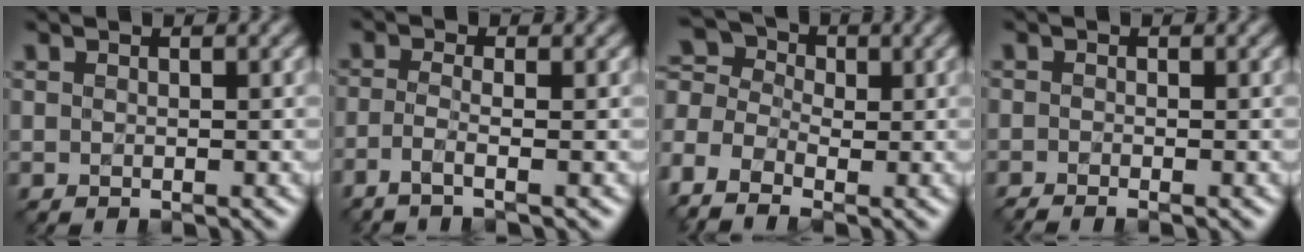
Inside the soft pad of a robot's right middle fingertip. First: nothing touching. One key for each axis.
{"total": 2.4, "fx": -1.3, "fy": 0.6, "fz": 1.9, "tx": -0.037, "ty": -0.009, "tz": -0.041}
{"total": 7.8, "fx": -2.9, "fy": 4.9, "fz": 5.3, "tx": -0.124, "ty": 0.002, "tz": -0.049}
{"total": 1.3, "fx": -1.0, "fy": 0.1, "fz": 0.7, "tx": -0.012, "ty": -0.012, "tz": -0.025}